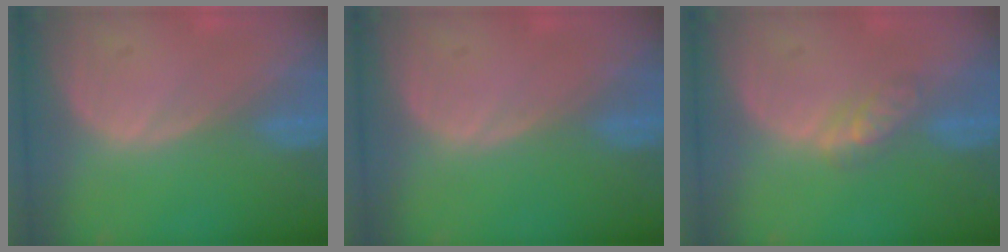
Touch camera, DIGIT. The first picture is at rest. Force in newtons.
{"total": 0.0}
{"total": 3.5, "press": 3.3, "slide": 1.4}